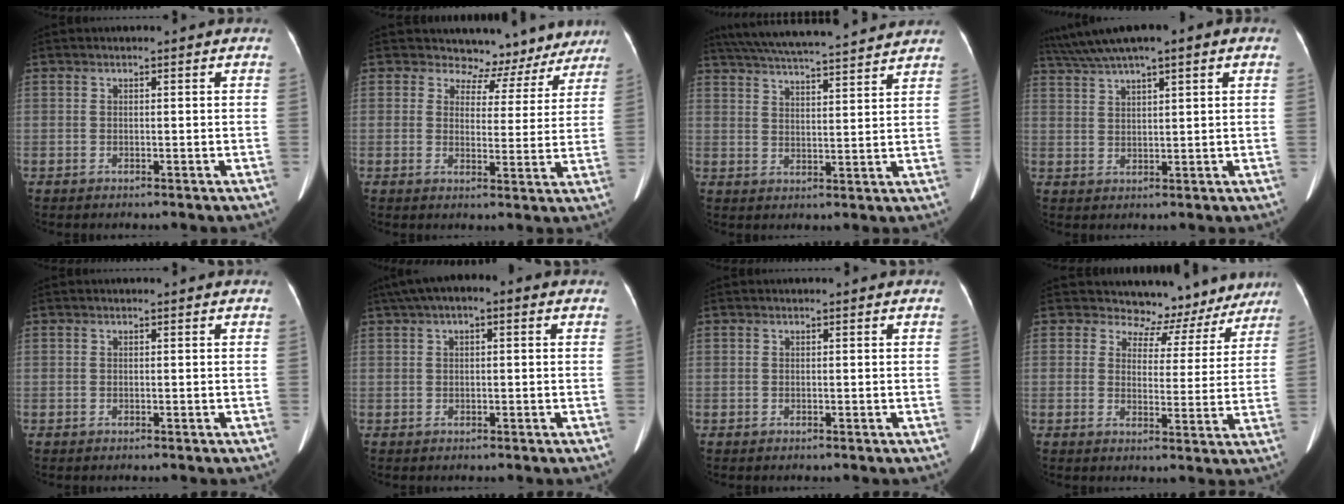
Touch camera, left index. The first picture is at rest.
{"total": 9.8, "force": [8.9, 4.0, -0.8], "torque": [0.036, -0.011, 0.080]}
{"total": 19.4, "force": [17.5, 1.5, 8.3], "torque": [-0.148, 0.040, 0.253]}
{"total": 9.6, "force": [6.8, 1.2, 6.7], "torque": [-0.123, 0.043, 0.116]}
{"total": 0.0}
{"total": 6.3, "force": [3.0, 2.3, 5.0], "torque": [-0.094, 0.035, 0.047]}
{"total": 0.0}
{"total": 10.1, "force": [9.2, 4.1, -0.5], "torque": [0.029, -0.010, 0.088]}